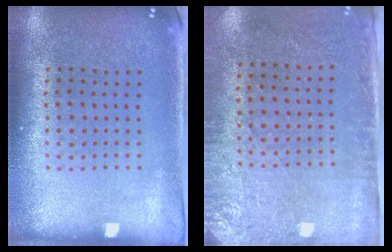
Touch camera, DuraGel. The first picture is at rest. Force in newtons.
{"total": 2.7, "press": 2.3, "slide": 1.5}